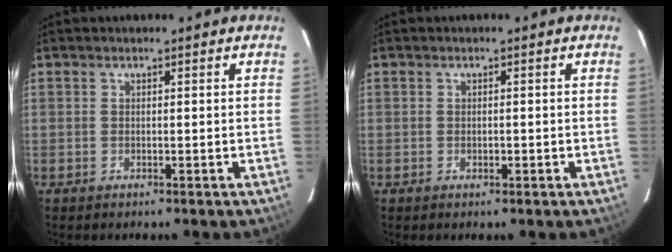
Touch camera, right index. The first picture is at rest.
{"total": 0.7, "force": [-0.2, 0.5, 0.5], "torque": [-0.011, 0.002, 0.001]}